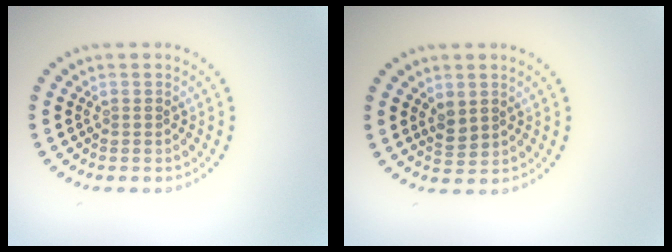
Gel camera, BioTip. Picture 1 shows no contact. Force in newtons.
{"total": 1.6, "press": 1.6, "slide": 0.5}